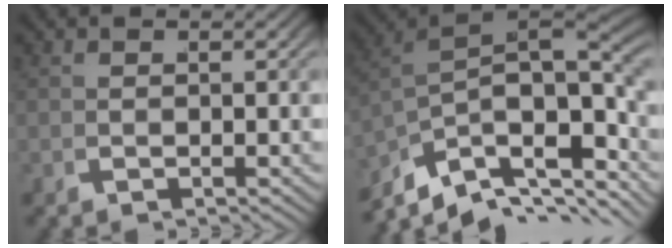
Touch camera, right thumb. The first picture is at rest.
{"total": 12.9, "force": [-1.8, 7.5, 10.4], "torque": [-0.171, -0.033, -0.010]}